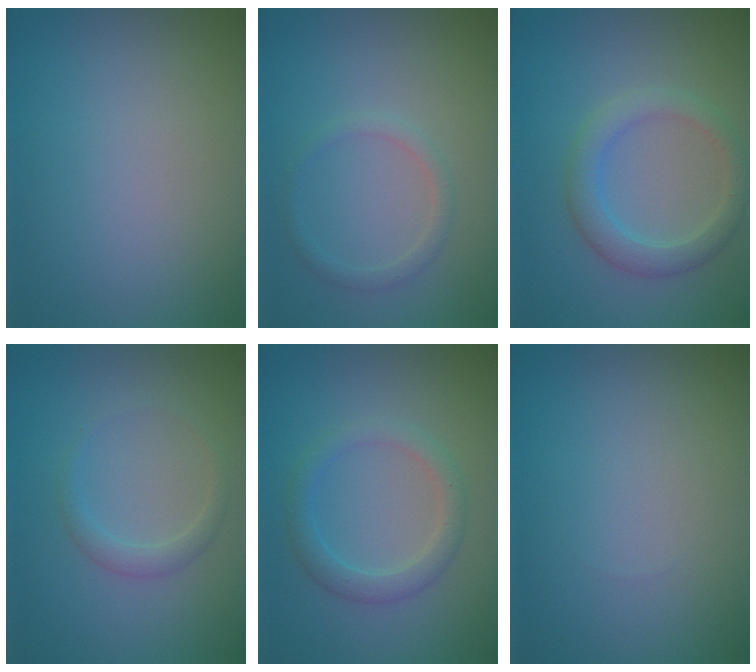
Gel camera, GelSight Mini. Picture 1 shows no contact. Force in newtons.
{"total": 1.3, "press": 1.3, "slide": 0.1}
{"total": 3.1, "press": 3.1, "slide": 0.1}
{"total": 1.5, "press": 1.5, "slide": 0.0}
{"total": 2.5, "press": 2.5, "slide": 0.1}
{"total": 0.0}